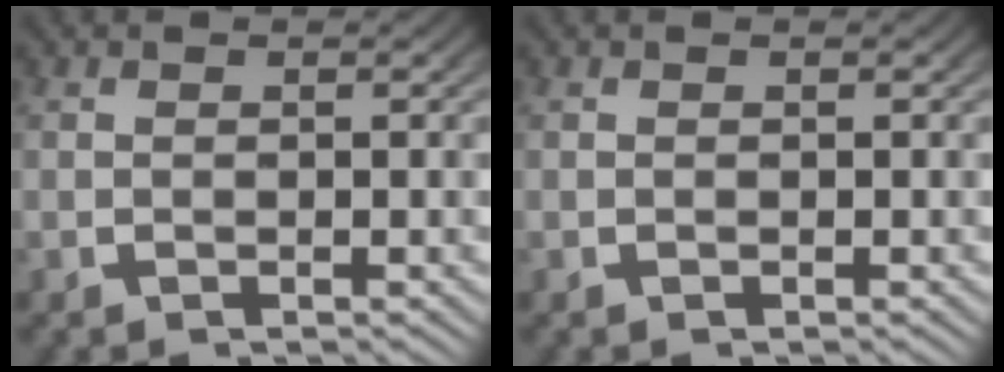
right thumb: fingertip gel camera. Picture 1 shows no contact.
{"total": 0.0}